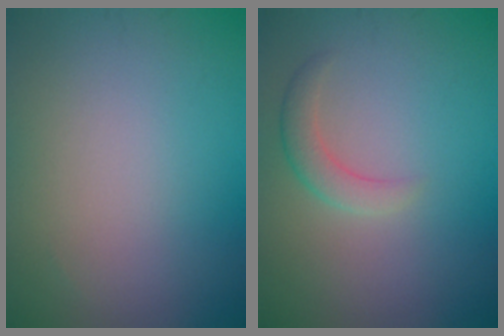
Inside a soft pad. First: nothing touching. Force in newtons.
{"total": 2.2, "press": 2.1, "slide": 0.1}